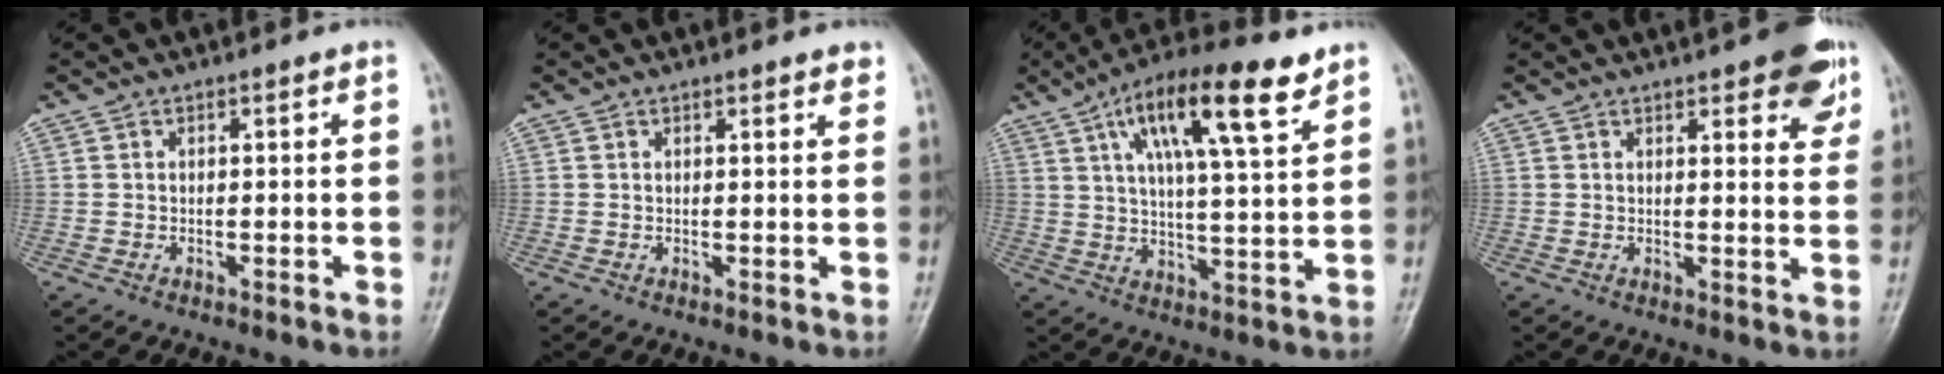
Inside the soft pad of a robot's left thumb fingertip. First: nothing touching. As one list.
[{"total": 2.2, "force": [1.8, 0.5, 1.1], "torque": [-0.006, -0.003, 0.018]}, {"total": 16.6, "force": [8.8, 4.3, 13.4], "torque": [-0.207, -0.019, 0.143]}, {"total": 13.9, "force": [8.7, 3.7, 10.2], "torque": [-0.097, -0.041, 0.104]}]